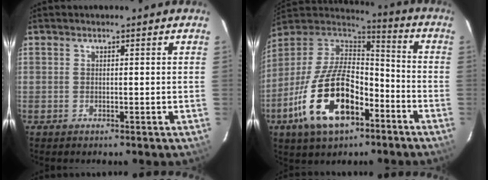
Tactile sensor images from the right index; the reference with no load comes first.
{"total": 21.5, "force": [-9.8, 10.7, 15.9], "torque": [-0.328, -0.017, -0.171]}